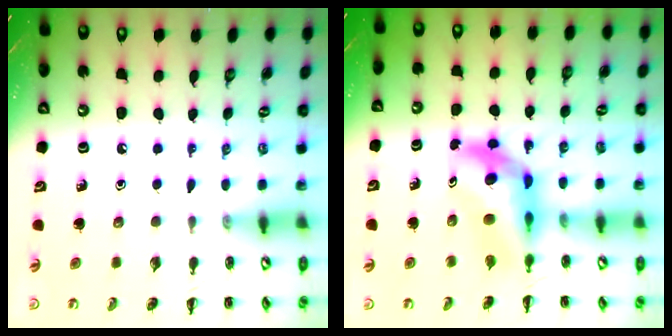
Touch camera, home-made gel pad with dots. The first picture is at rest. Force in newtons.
{"total": 6.0, "press": 5.7, "slide": 1.9}